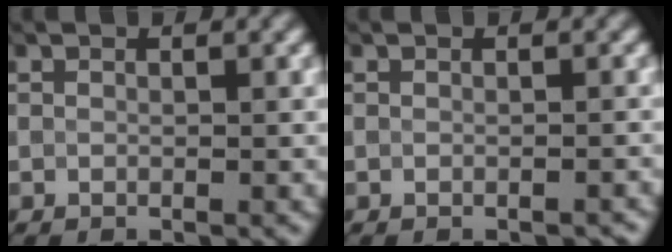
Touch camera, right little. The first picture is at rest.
{"total": 0.8, "force": [-0.7, 0.1, 0.3], "torque": [-0.004, 0.000, -0.011]}